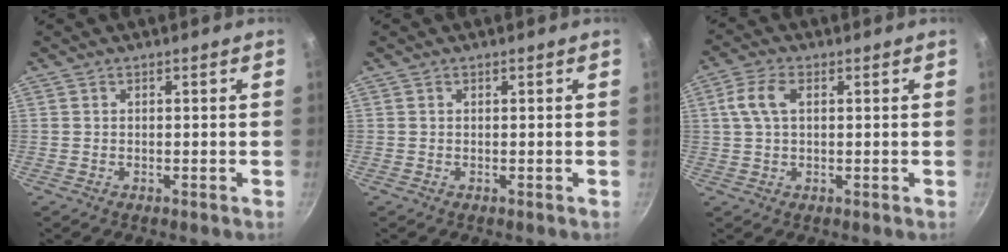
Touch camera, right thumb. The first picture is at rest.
{"total": 0.0}
{"total": 5.6, "force": [1.4, 3.1, 4.5], "torque": [-0.104, 0.013, 0.026]}